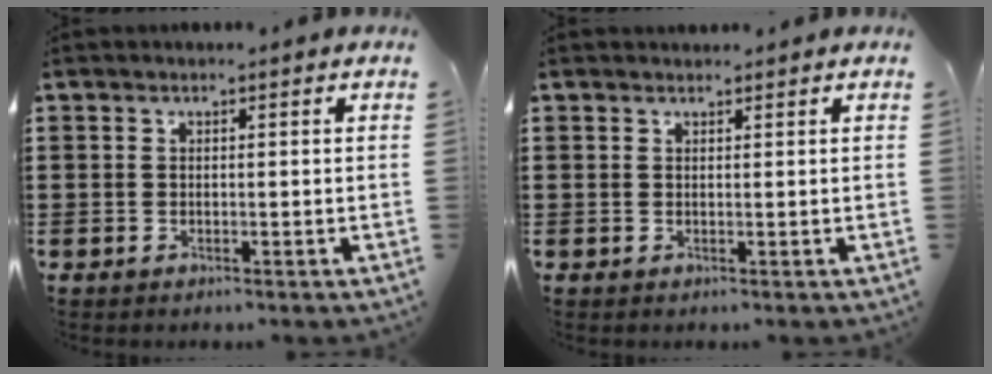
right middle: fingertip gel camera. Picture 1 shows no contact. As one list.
[{"total": 0.7, "force": [0.6, 0.1, -0.1], "torque": [0.008, -0.003, 0.011]}]